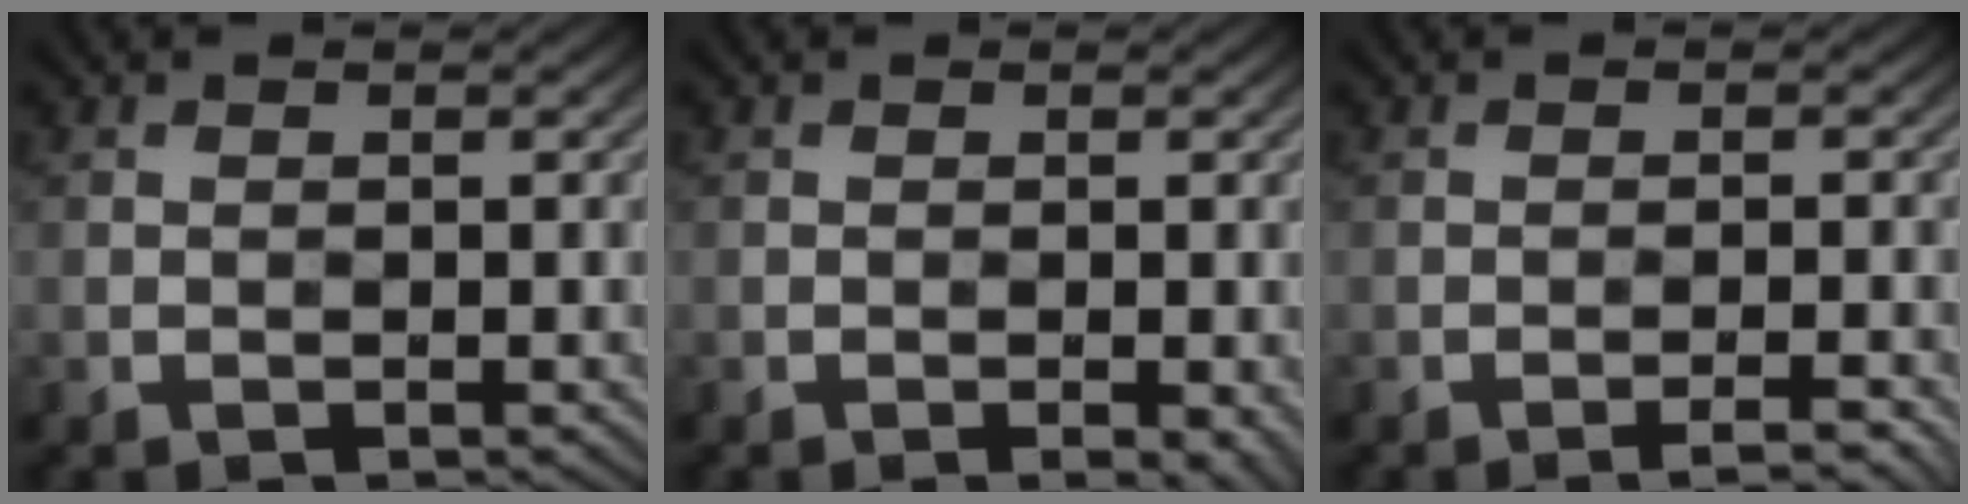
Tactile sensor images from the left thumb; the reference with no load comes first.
{"total": 1.6, "force": [-0.5, 0.2, 1.5], "torque": [-0.021, -0.001, -0.006]}
{"total": 2.5, "force": [-1.5, 0.2, 2.0], "torque": [-0.029, 0.011, -0.028]}